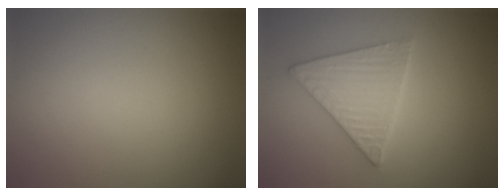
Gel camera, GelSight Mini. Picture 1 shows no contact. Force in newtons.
{"total": 4.0, "press": 3.8, "slide": 1.4}